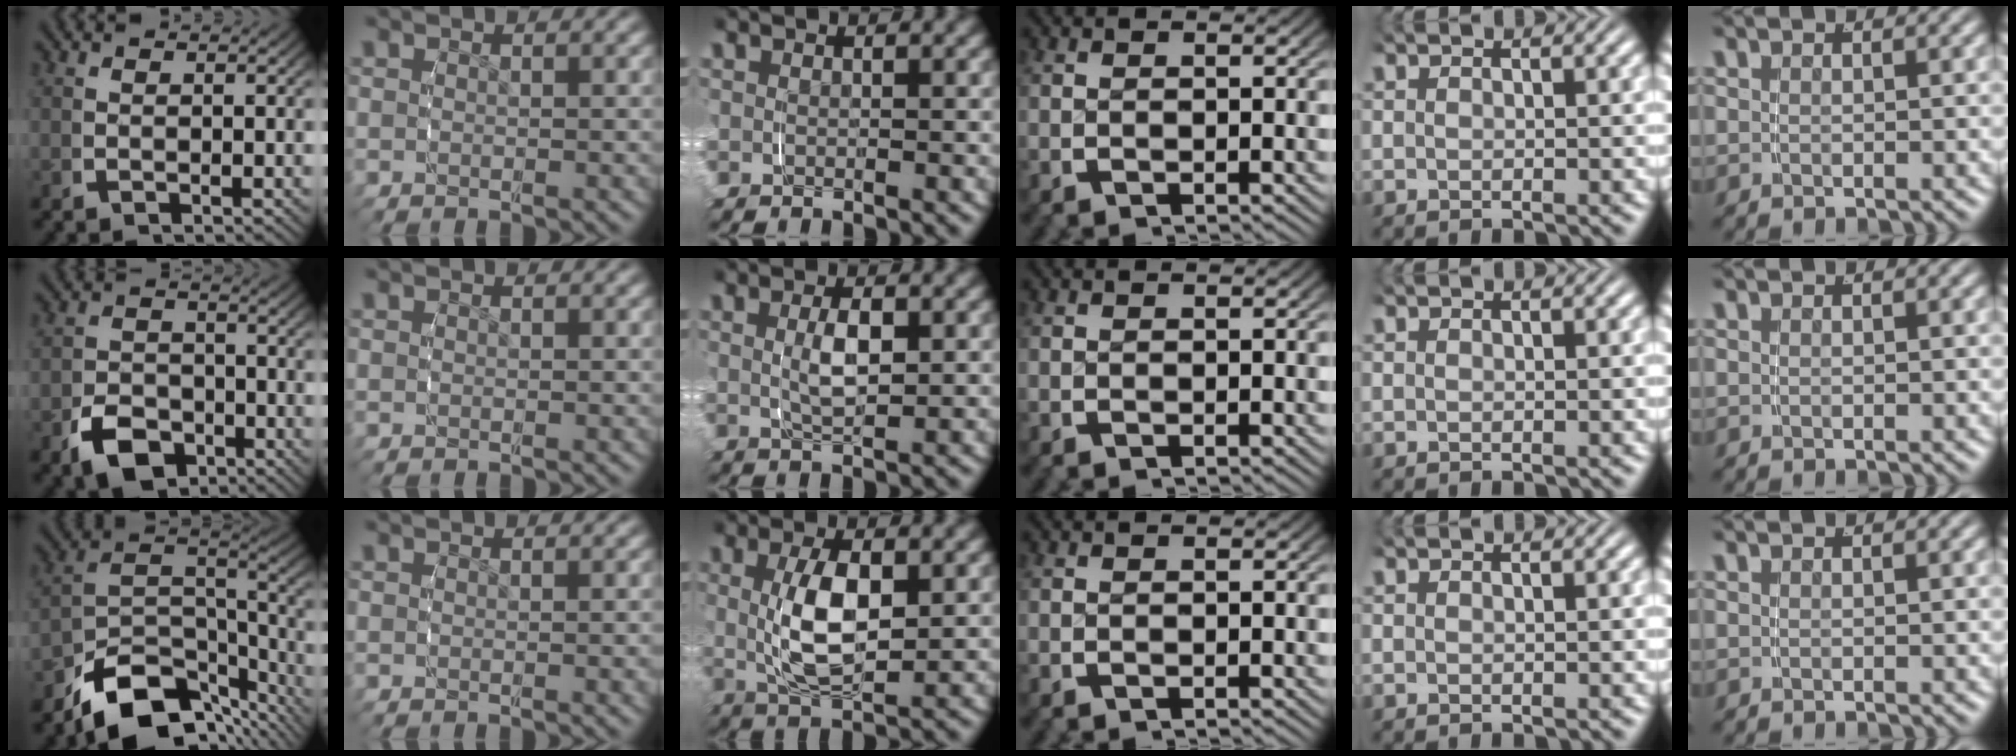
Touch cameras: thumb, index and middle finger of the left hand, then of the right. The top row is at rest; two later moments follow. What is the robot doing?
{"motion": "grasp_and_lifting", "object": "lipstick"}